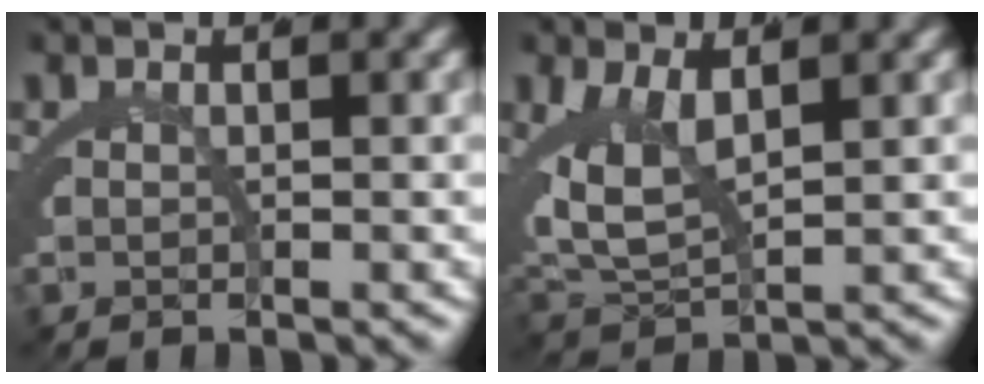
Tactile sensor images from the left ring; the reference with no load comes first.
{"total": 5.5, "force": [0.7, 3.7, 4.1], "torque": [-0.105, -0.018, 0.023]}